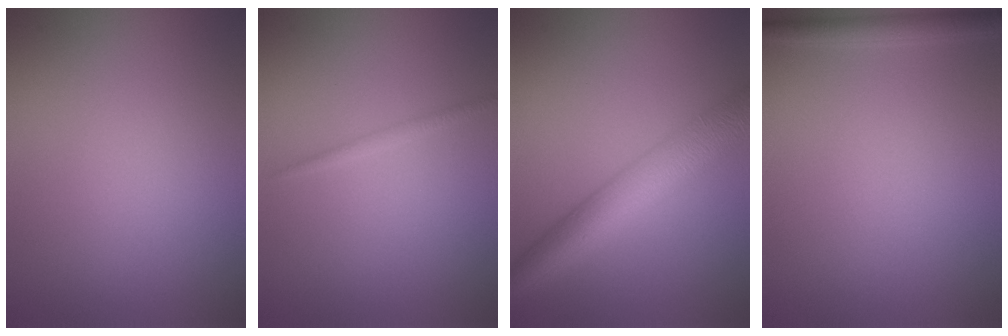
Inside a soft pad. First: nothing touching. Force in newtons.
{"total": 0.8, "press": 0.8, "slide": 0.0}
{"total": 6.7, "press": 6.7, "slide": 0.3}
{"total": 1.7, "press": 1.7, "slide": 0.1}